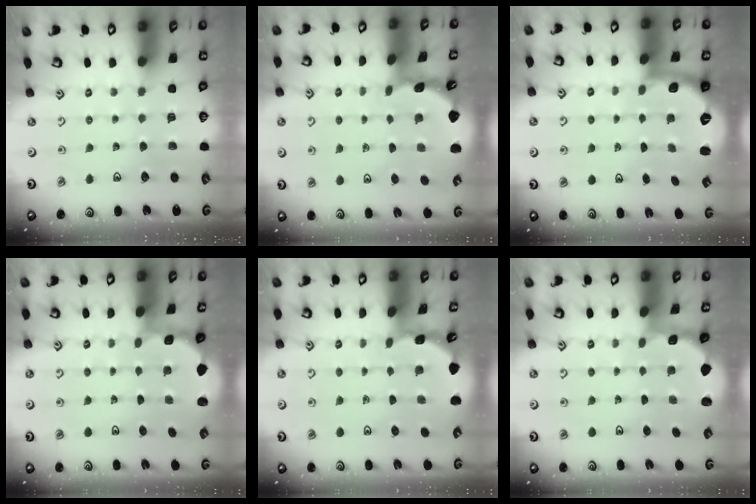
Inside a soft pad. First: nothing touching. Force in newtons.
{"total": 1.8, "press": 1.8, "slide": 0.2}
{"total": 2.7, "press": 1.7, "slide": 2.1}
{"total": 1.9, "press": 1.8, "slide": 0.7}
{"total": 1.7, "press": 1.7, "slide": 0.1}
{"total": 1.8, "press": 1.7, "slide": 0.7}